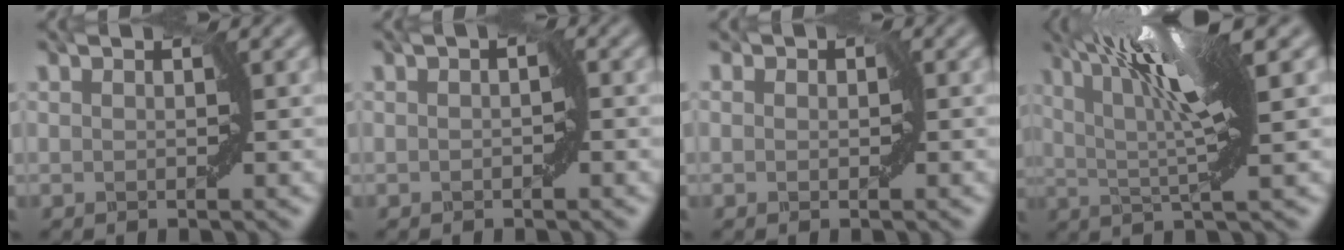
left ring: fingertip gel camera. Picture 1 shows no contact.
{"total": 0.6, "force": [-0.2, 0.1, 0.5], "torque": [0.000, 0.001, -0.001]}
{"total": 0.6, "force": [-0.2, 0.4, -0.4], "torque": [0.014, -0.004, 0.000]}
{"total": 9.1, "force": [3.1, 1.9, 8.3], "torque": [-0.131, 0.012, 0.055]}